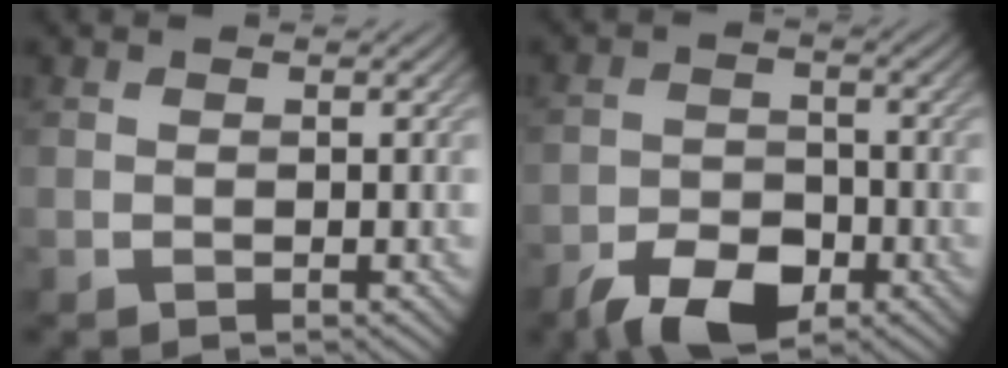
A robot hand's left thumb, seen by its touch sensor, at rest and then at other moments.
{"total": 6.5, "force": [-4.3, 3.2, 3.7], "torque": [-0.067, 0.000, -0.081]}